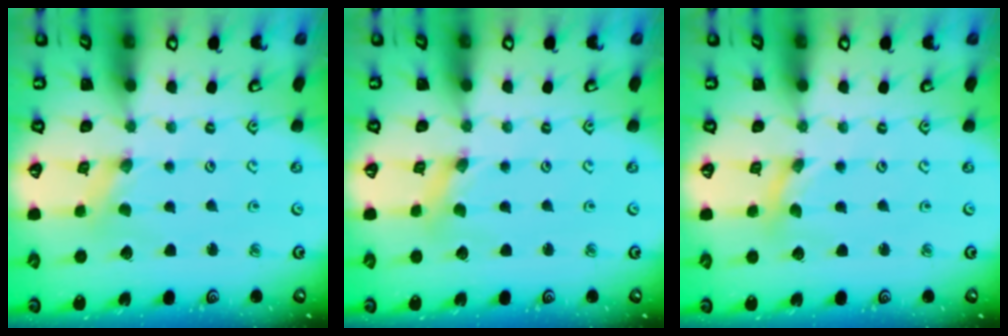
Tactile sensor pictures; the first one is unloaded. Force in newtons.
{"total": 1.4, "press": 1.4, "slide": 0.0}
{"total": 0.0}